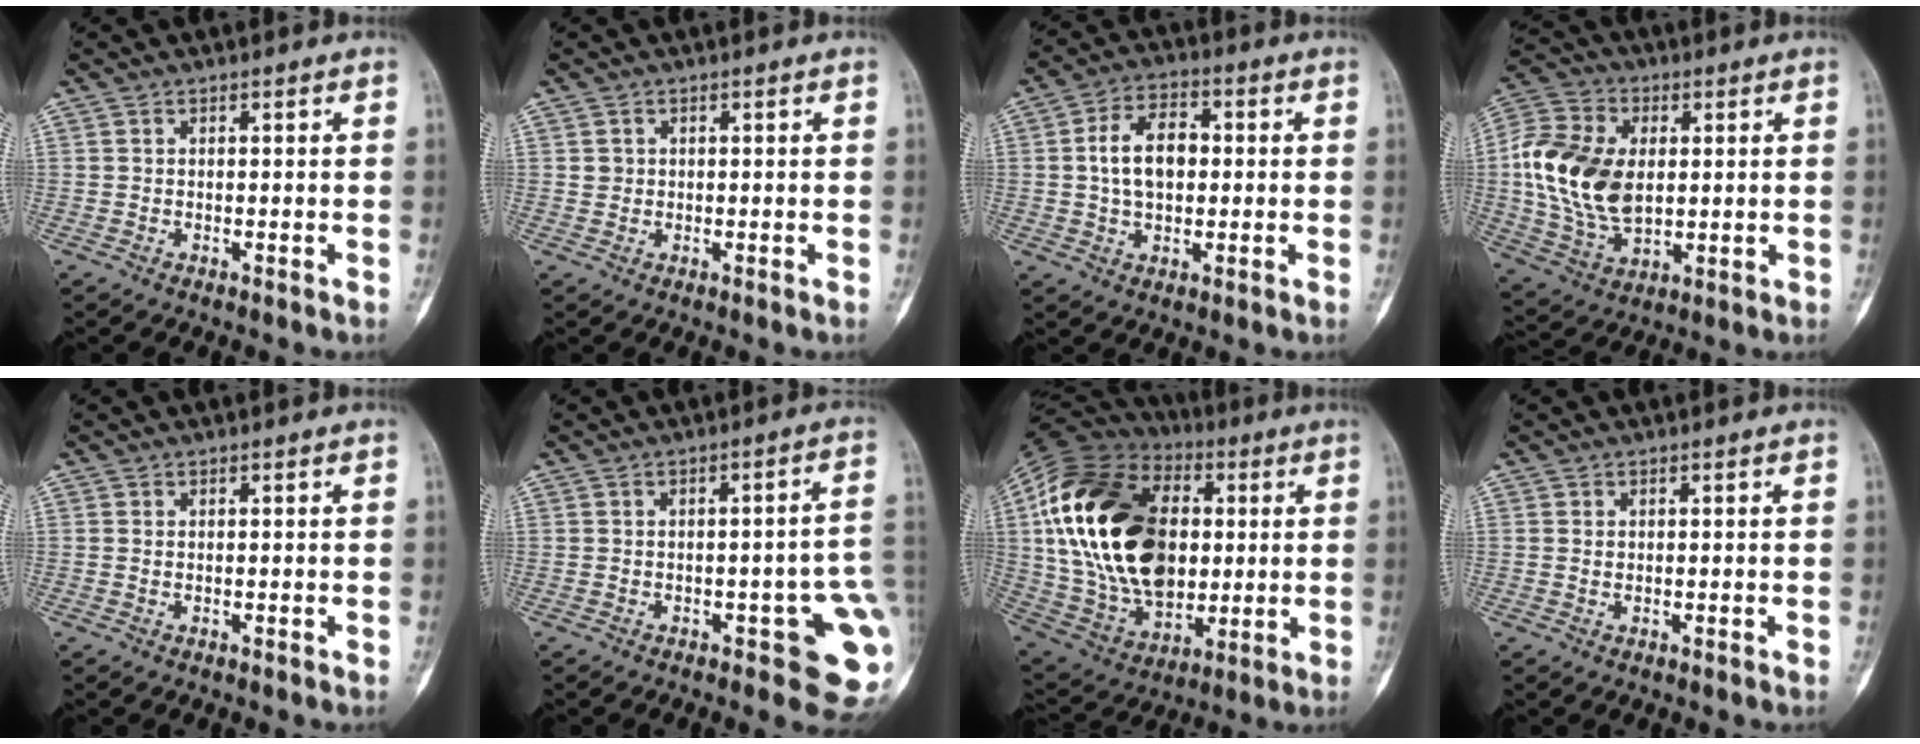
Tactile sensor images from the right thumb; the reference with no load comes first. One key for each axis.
{"total": 1.2, "fx": 0.2, "fy": 1.1, "fz": 0.2, "tx": 0.002, "ty": 0.002, "tz": 0.006}
{"total": 9.5, "fx": 0.6, "fy": 6.1, "fz": 7.3, "tx": -0.112, "ty": 0.015, "tz": 0.006}
{"total": 18.4, "fx": 1.5, "fy": 11.9, "fz": 13.9, "tx": -0.266, "ty": -0.001, "tz": 0.031}
{"total": 0.0}
{"total": 12.5, "fx": -3.0, "fy": 4.2, "fz": 11.4, "tx": -0.105, "ty": 0.012, "tz": -0.028}
{"total": 31.6, "fx": 3.9, "fy": 20.8, "fz": 23.5, "tx": -0.440, "ty": 0.002, "tz": 0.077}
{"total": 0.6, "fx": 0.0, "fy": 0.4, "fz": 0.4, "tx": -0.008, "ty": 0.002, "tz": 0.006}